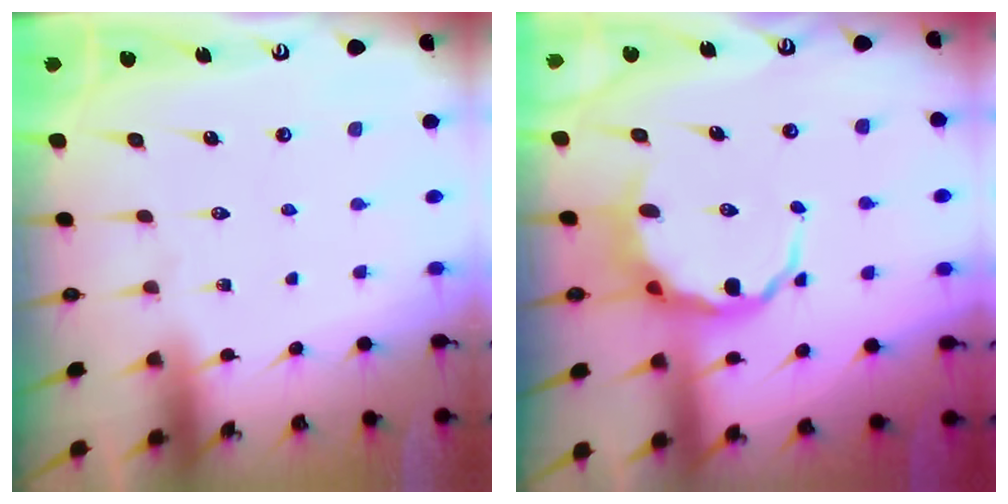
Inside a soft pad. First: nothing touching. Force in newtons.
{"total": 7.2, "press": 6.9, "slide": 1.8}